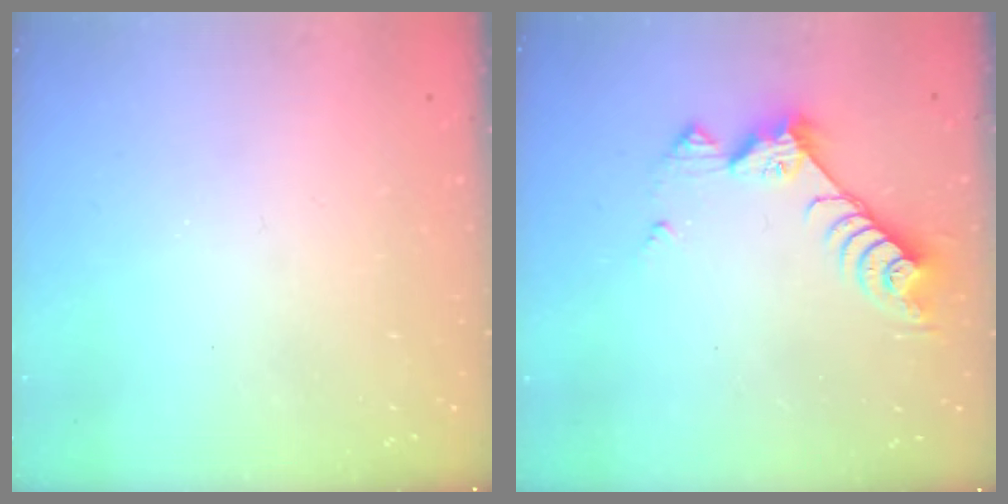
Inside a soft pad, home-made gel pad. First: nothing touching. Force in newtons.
{"total": 8.6, "press": 8.6, "slide": 0.2}